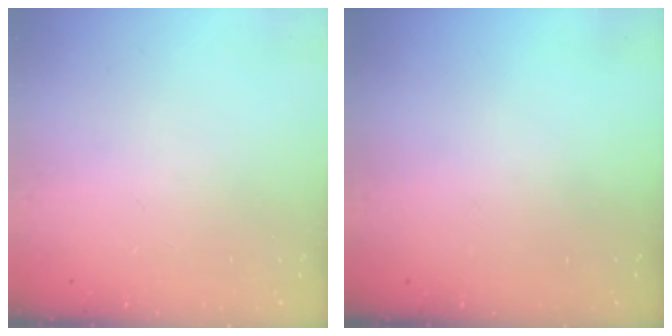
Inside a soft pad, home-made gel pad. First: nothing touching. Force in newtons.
{"total": 0.0}